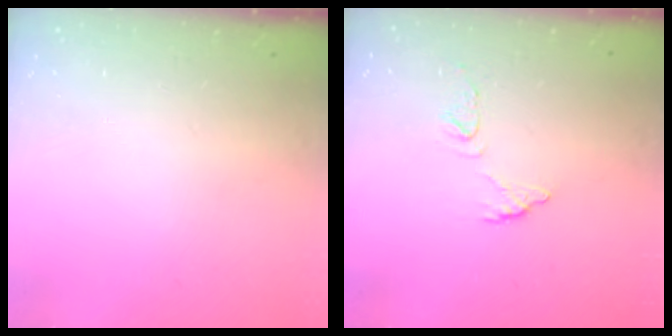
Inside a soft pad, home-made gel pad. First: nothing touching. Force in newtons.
{"total": 6.6, "press": 6.6, "slide": 0.7}